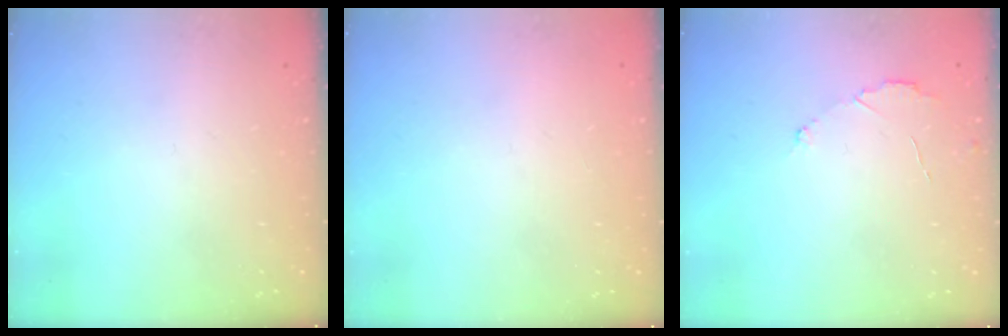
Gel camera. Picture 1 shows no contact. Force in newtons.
{"total": 2.1, "press": 2.1, "slide": 0.1}
{"total": 3.6, "press": 3.6, "slide": 0.4}